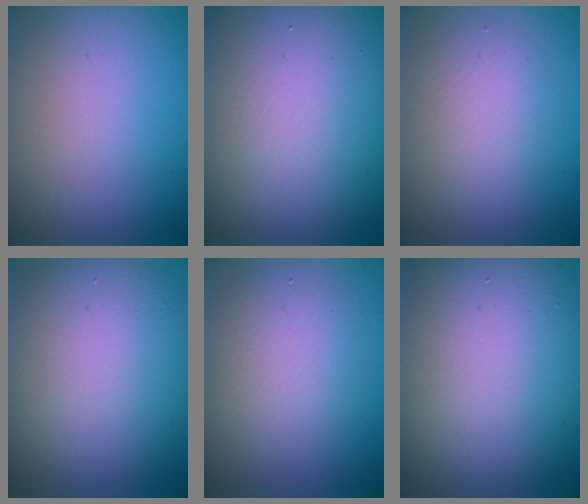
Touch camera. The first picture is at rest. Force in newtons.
{"total": 17.9, "press": 17.9, "slide": 0.5}
{"total": 2.9, "press": 2.9, "slide": 0.3}
{"total": 8.8, "press": 8.8, "slide": 0.7}
{"total": 4.6, "press": 4.5, "slide": 0.4}
{"total": 14.1, "press": 14.1, "slide": 1.2}